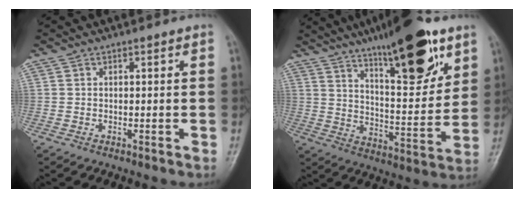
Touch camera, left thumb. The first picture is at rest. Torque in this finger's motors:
{"motor_torque": [0.58, 0.56, 1.65, -1.12, 0.21]}